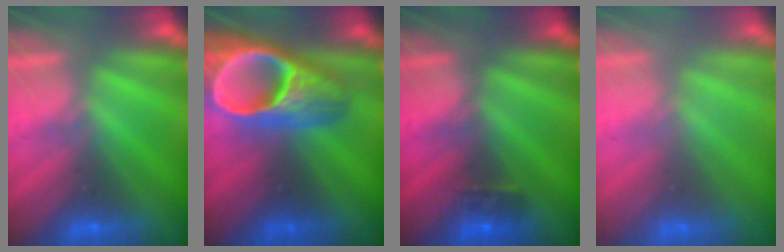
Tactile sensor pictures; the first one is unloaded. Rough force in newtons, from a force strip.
{"total": 8.6}
{"total": 3.4}
{"total": 2.7}